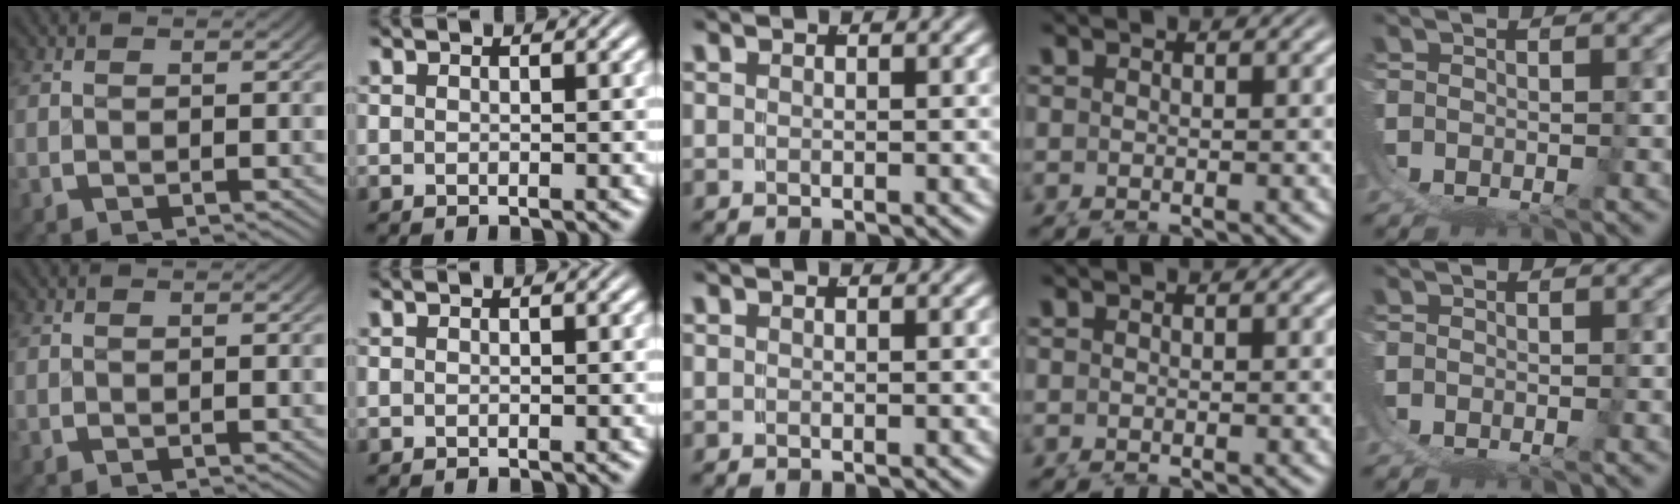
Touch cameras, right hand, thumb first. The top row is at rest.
{}